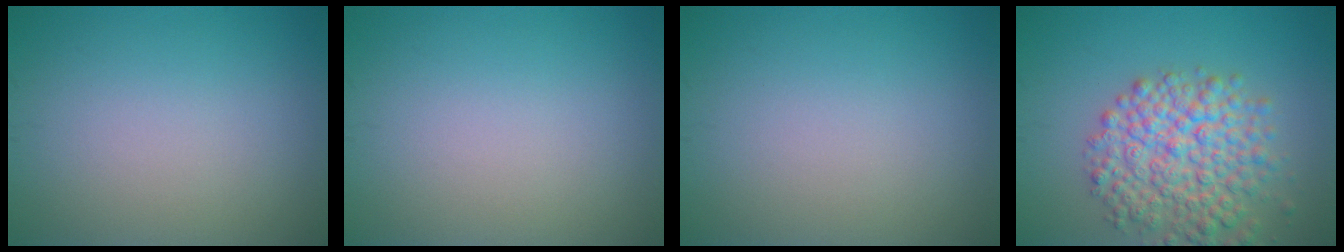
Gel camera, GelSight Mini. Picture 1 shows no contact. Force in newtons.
{"total": 0.0}
{"total": 0.0}
{"total": 7.0, "press": 7.0, "slide": 0.3}